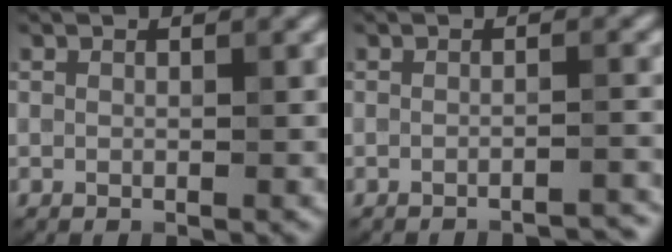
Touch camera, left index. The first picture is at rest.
{"total": 3.0, "force": [-2.8, 0.4, 1.0], "torque": [-0.005, 0.012, -0.037]}